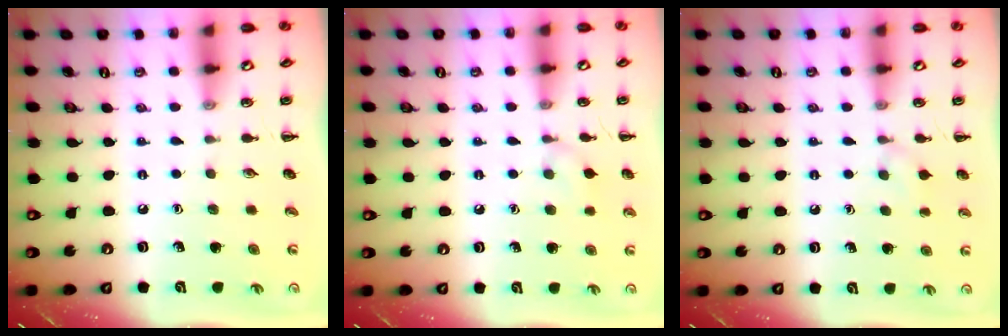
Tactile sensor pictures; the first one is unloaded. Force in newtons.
{"total": 6.2, "press": 6.0, "slide": 1.8}
{"total": 6.4, "press": 6.1, "slide": 1.7}